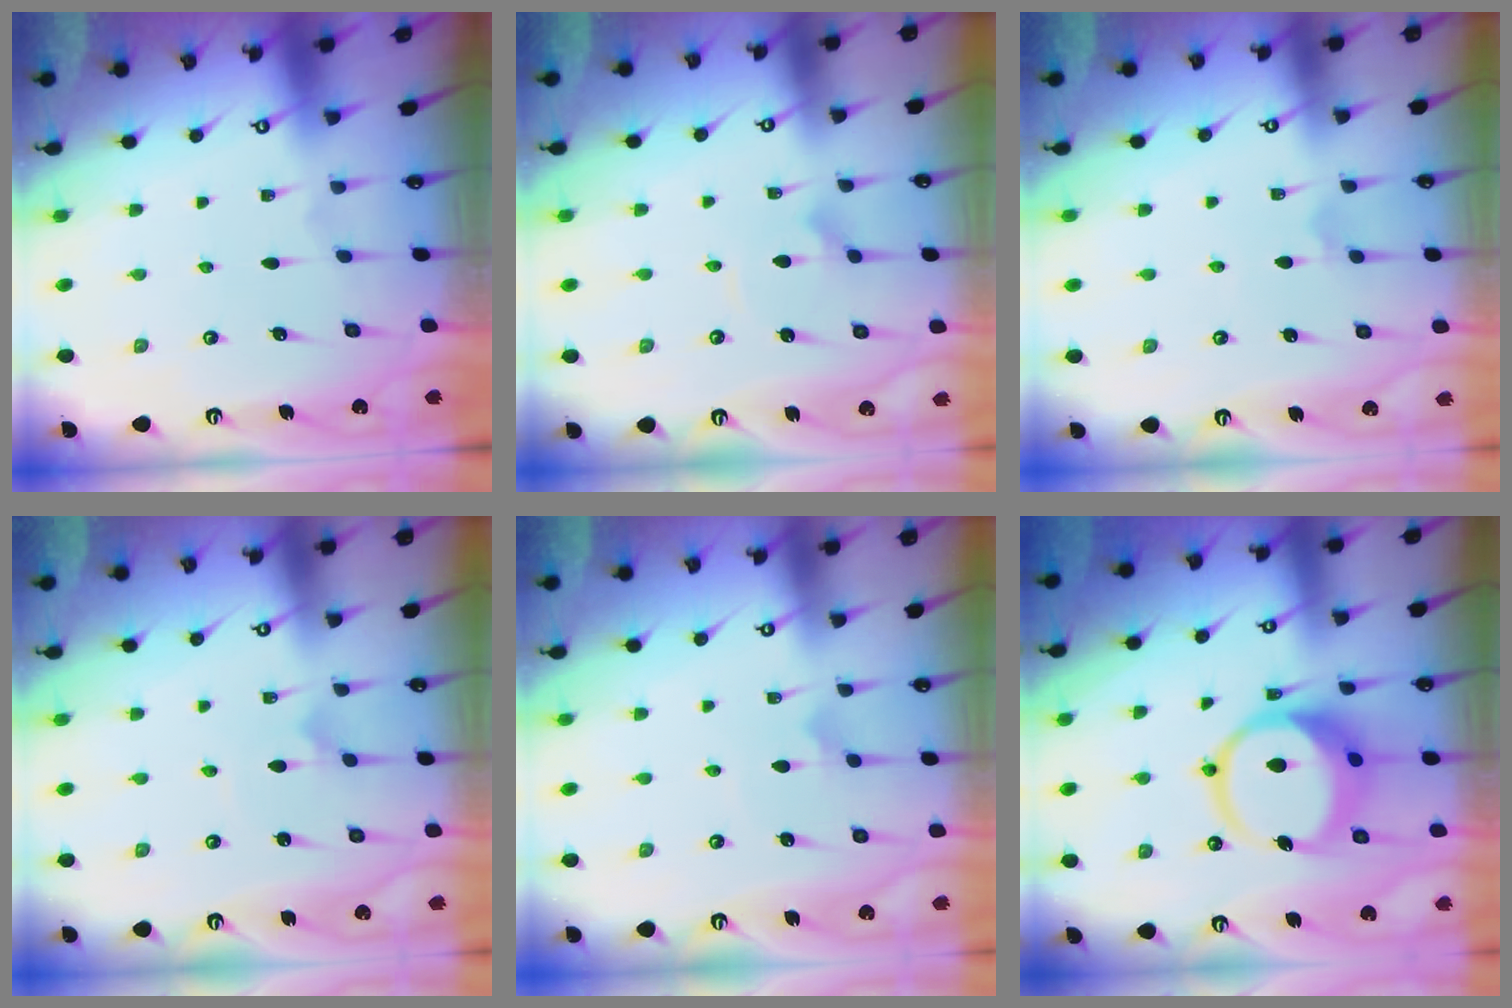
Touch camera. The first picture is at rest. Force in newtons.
{"total": 2.9, "press": 2.9, "slide": 0.3}
{"total": 2.7, "press": 2.7, "slide": 0.3}
{"total": 1.4, "press": 1.4, "slide": 0.0}
{"total": 3.0, "press": 3.0, "slide": 0.2}
{"total": 12.8, "press": 12.7, "slide": 1.7}